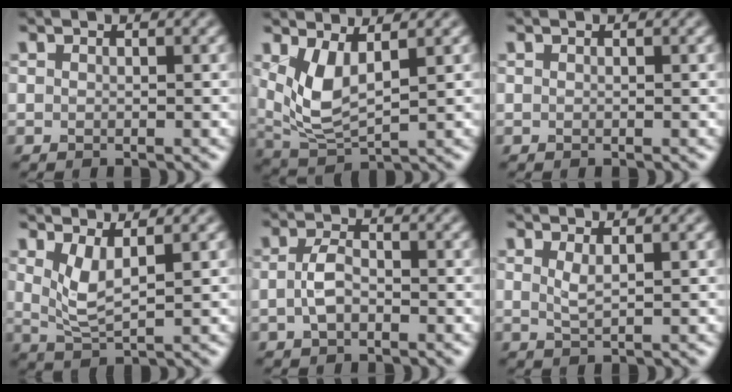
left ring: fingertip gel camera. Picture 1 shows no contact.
{"total": 4.4, "force": [1.4, 1.9, 3.8], "torque": [-0.090, -0.009, 0.038]}
{"total": 0.0}
{"total": 3.0, "force": [1.3, 0.9, 2.6], "torque": [-0.059, -0.011, 0.031]}
{"total": 2.5, "force": [-0.5, 1.4, 2.0], "torque": [-0.044, 0.003, -0.014]}
{"total": 1.4, "force": [0.7, 0.4, 1.2], "torque": [-0.025, -0.003, 0.013]}